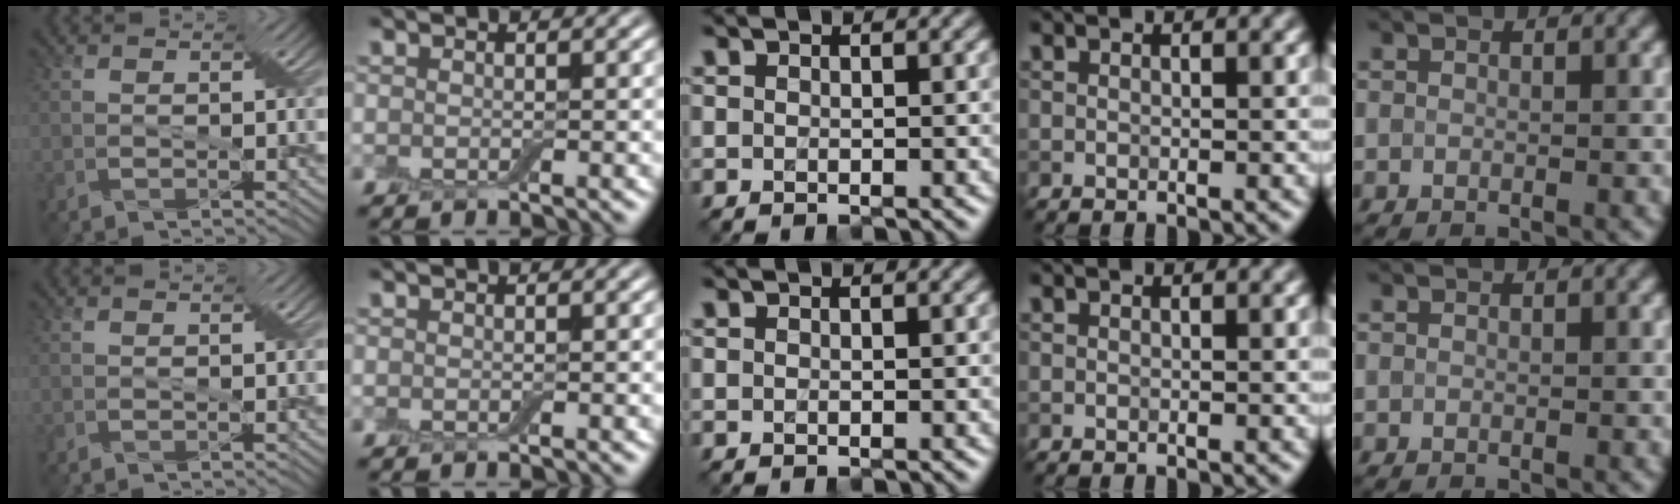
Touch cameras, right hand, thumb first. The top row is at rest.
{}